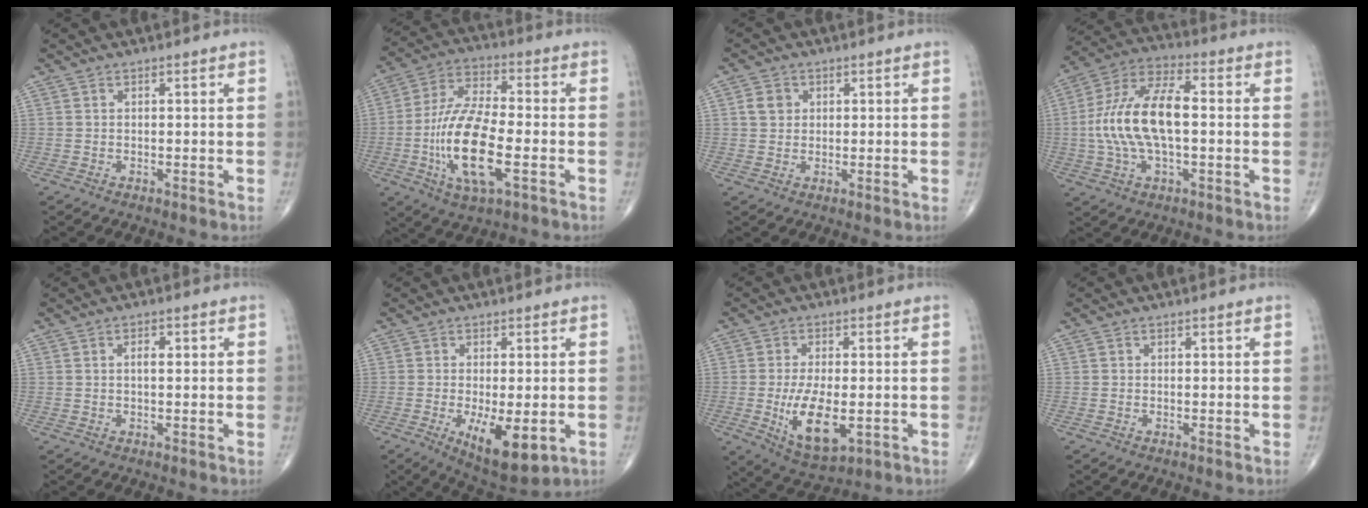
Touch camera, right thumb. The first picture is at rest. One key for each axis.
{"total": 16.8, "fx": -4.1, "fy": 6.2, "fz": 15.1, "tx": -0.302, "ty": 0.015, "tz": -0.077}
{"total": 3.3, "fx": 0.9, "fy": 2.8, "fz": 1.4, "tx": -0.013, "ty": 0.001, "tz": 0.015}
{"total": 16.0, "fx": -0.4, "fy": 7.3, "fz": 14.3, "tx": -0.291, "ty": 0.030, "tz": -0.011}
{"total": 2.0, "fx": 0.4, "fy": 0.9, "fz": 1.8, "tx": -0.029, "ty": 0.005, "tz": 0.005}
{"total": 10.3, "fx": -2.8, "fy": 4.0, "fz": 9.1, "tx": -0.141, "ty": -0.021, "tz": -0.035}
{"total": 11.1, "fx": -2.2, "fy": 5.2, "fz": 9.6, "tx": -0.165, "ty": -0.015, "tz": -0.026}
{"total": 0.0}